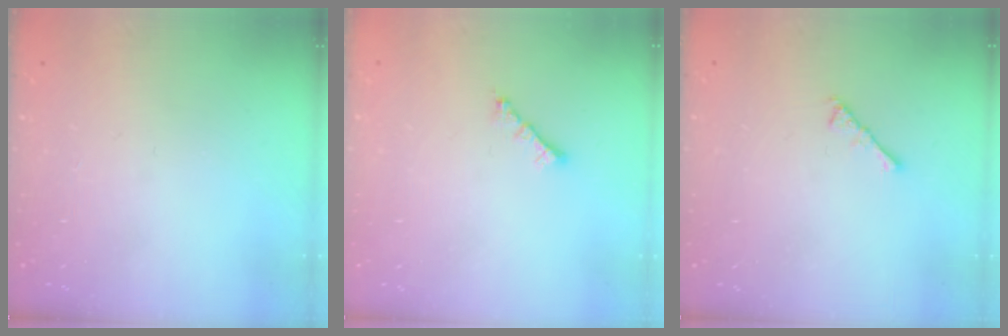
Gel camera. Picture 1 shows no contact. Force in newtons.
{"total": 1.5, "press": 1.4, "slide": 0.5}
{"total": 2.7, "press": 2.7, "slide": 0.6}